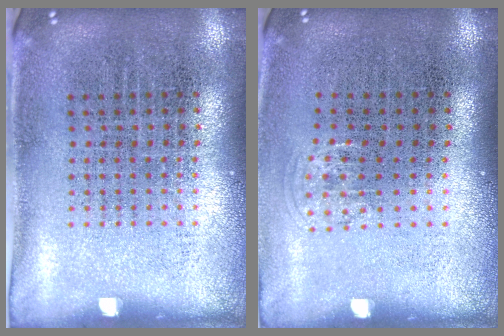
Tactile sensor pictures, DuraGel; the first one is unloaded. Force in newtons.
{"total": 0.7, "press": 0.5, "slide": 0.4}